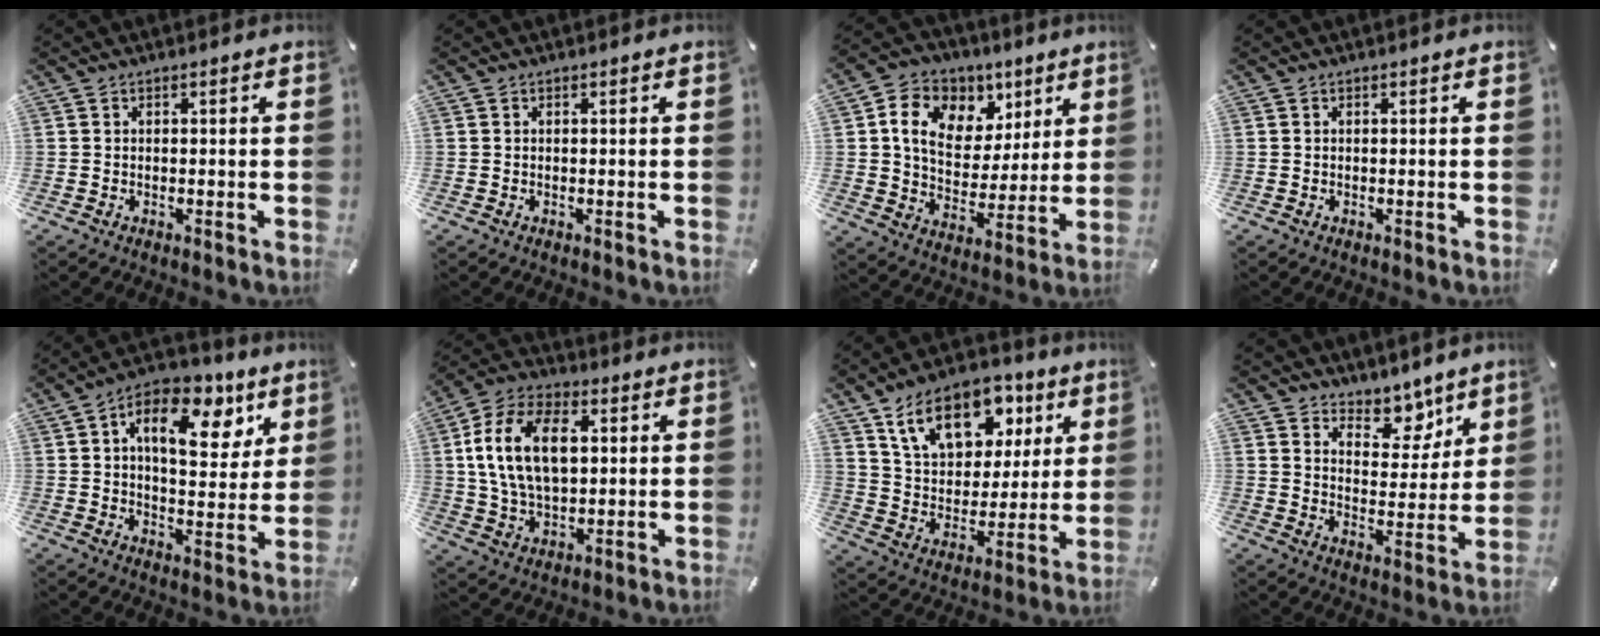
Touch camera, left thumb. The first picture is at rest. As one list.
[{"total": 0.0}, {"total": 12.8, "force": [5.8, 10.1, 5.3], "torque": [-0.097, -0.022, 0.112]}, {"total": 0.0}, {"total": 15.3, "force": [7.4, 8.6, 10.3], "torque": [-0.143, -0.036, 0.121]}, {"total": 15.8, "force": [3.2, 10.1, 11.7], "torque": [-0.256, 0.008, 0.051]}, {"total": 17.5, "force": [9.7, 11.3, 9.2], "torque": [-0.154, -0.036, 0.175]}, {"total": 8.7, "force": [6.9, 5.0, 1.5], "torque": [-0.014, -0.068, 0.123]}]